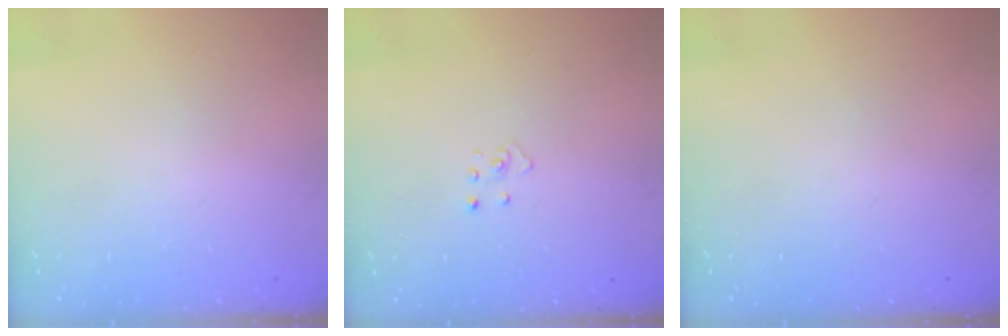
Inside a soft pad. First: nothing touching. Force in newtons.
{"total": 2.9, "press": 2.9, "slide": 0.2}
{"total": 0.0}